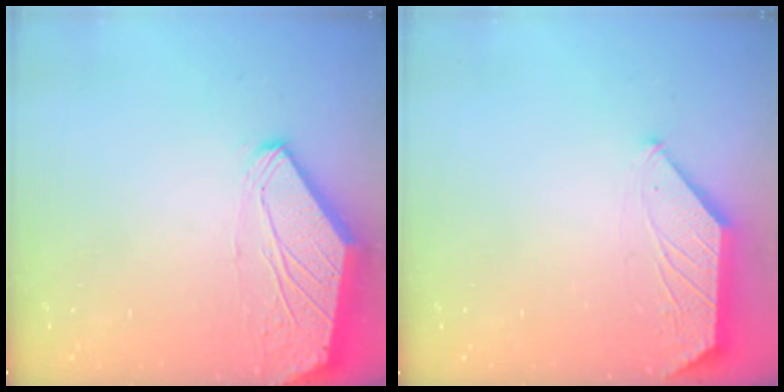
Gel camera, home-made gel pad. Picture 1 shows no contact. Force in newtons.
{"total": 1.3, "press": 1.3, "slide": 0.3}